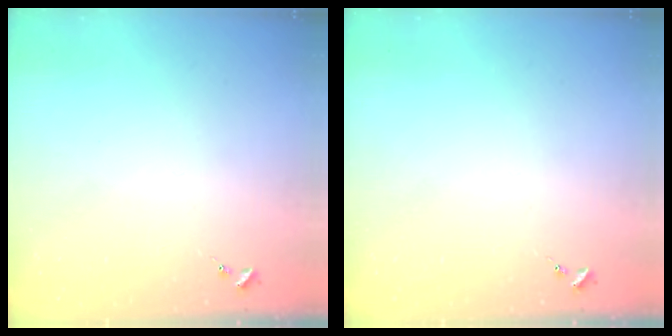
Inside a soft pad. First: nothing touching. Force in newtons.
{"total": 0.0}